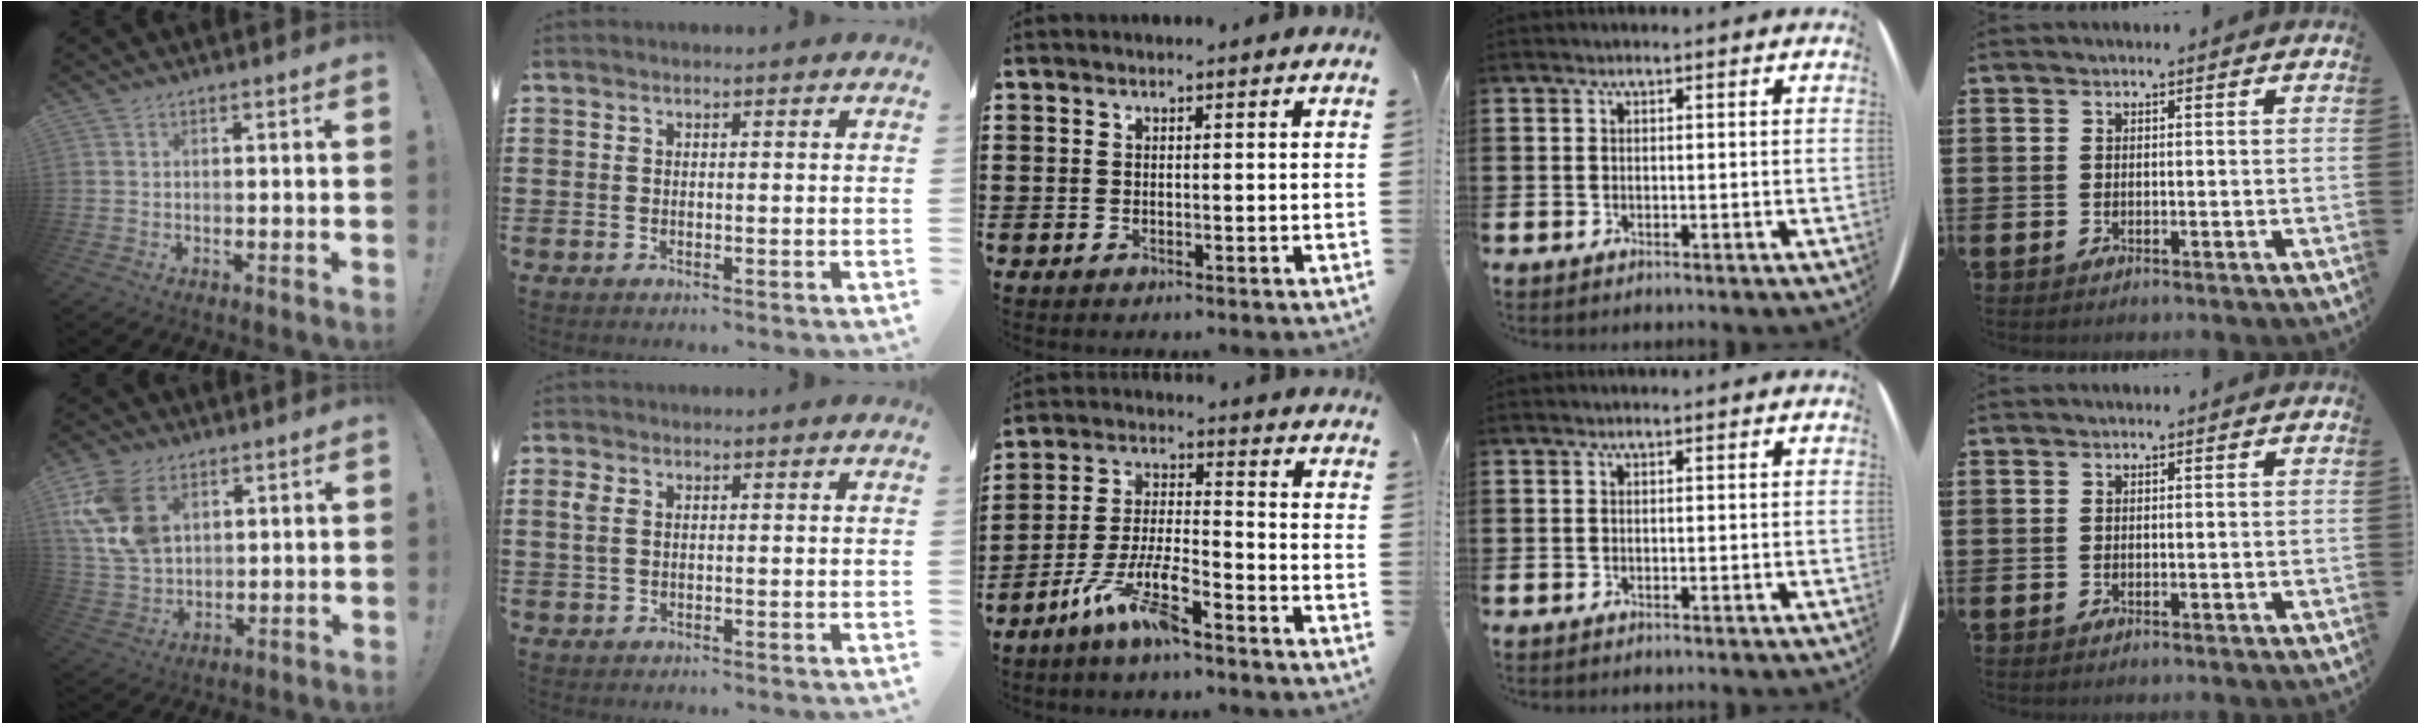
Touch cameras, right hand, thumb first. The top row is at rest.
{"thumb": {"total": 14.8, "force": [6.5, 10.0, 8.9], "torque": [-0.177, -0.021, 0.131]}, "index": {"total": 2.1, "force": [0.5, 1.3, 1.5], "torque": [-0.035, 0.007, 0.008]}, "middle": {"total": 8.8, "force": [-6.4, 1.5, 5.9], "torque": [-0.134, -0.006, -0.123]}}